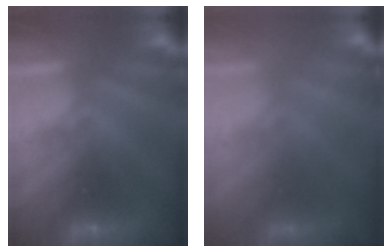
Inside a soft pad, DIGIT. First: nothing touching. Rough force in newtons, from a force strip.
{"total": 2.2}